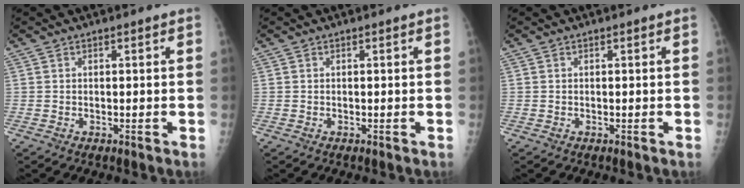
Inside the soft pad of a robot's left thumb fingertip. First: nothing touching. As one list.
[{"total": 0.0}, {"total": 0.0}]